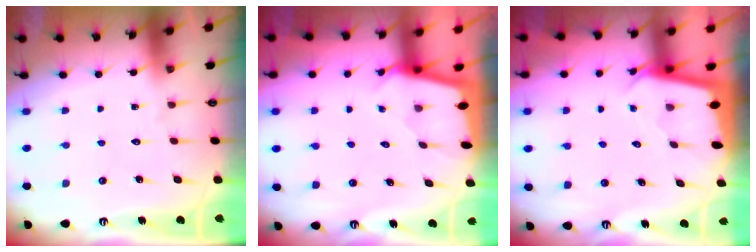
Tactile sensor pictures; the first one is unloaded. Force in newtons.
{"total": 1.7, "press": 1.7, "slide": 0.2}
{"total": 2.1, "press": 2.1, "slide": 0.1}